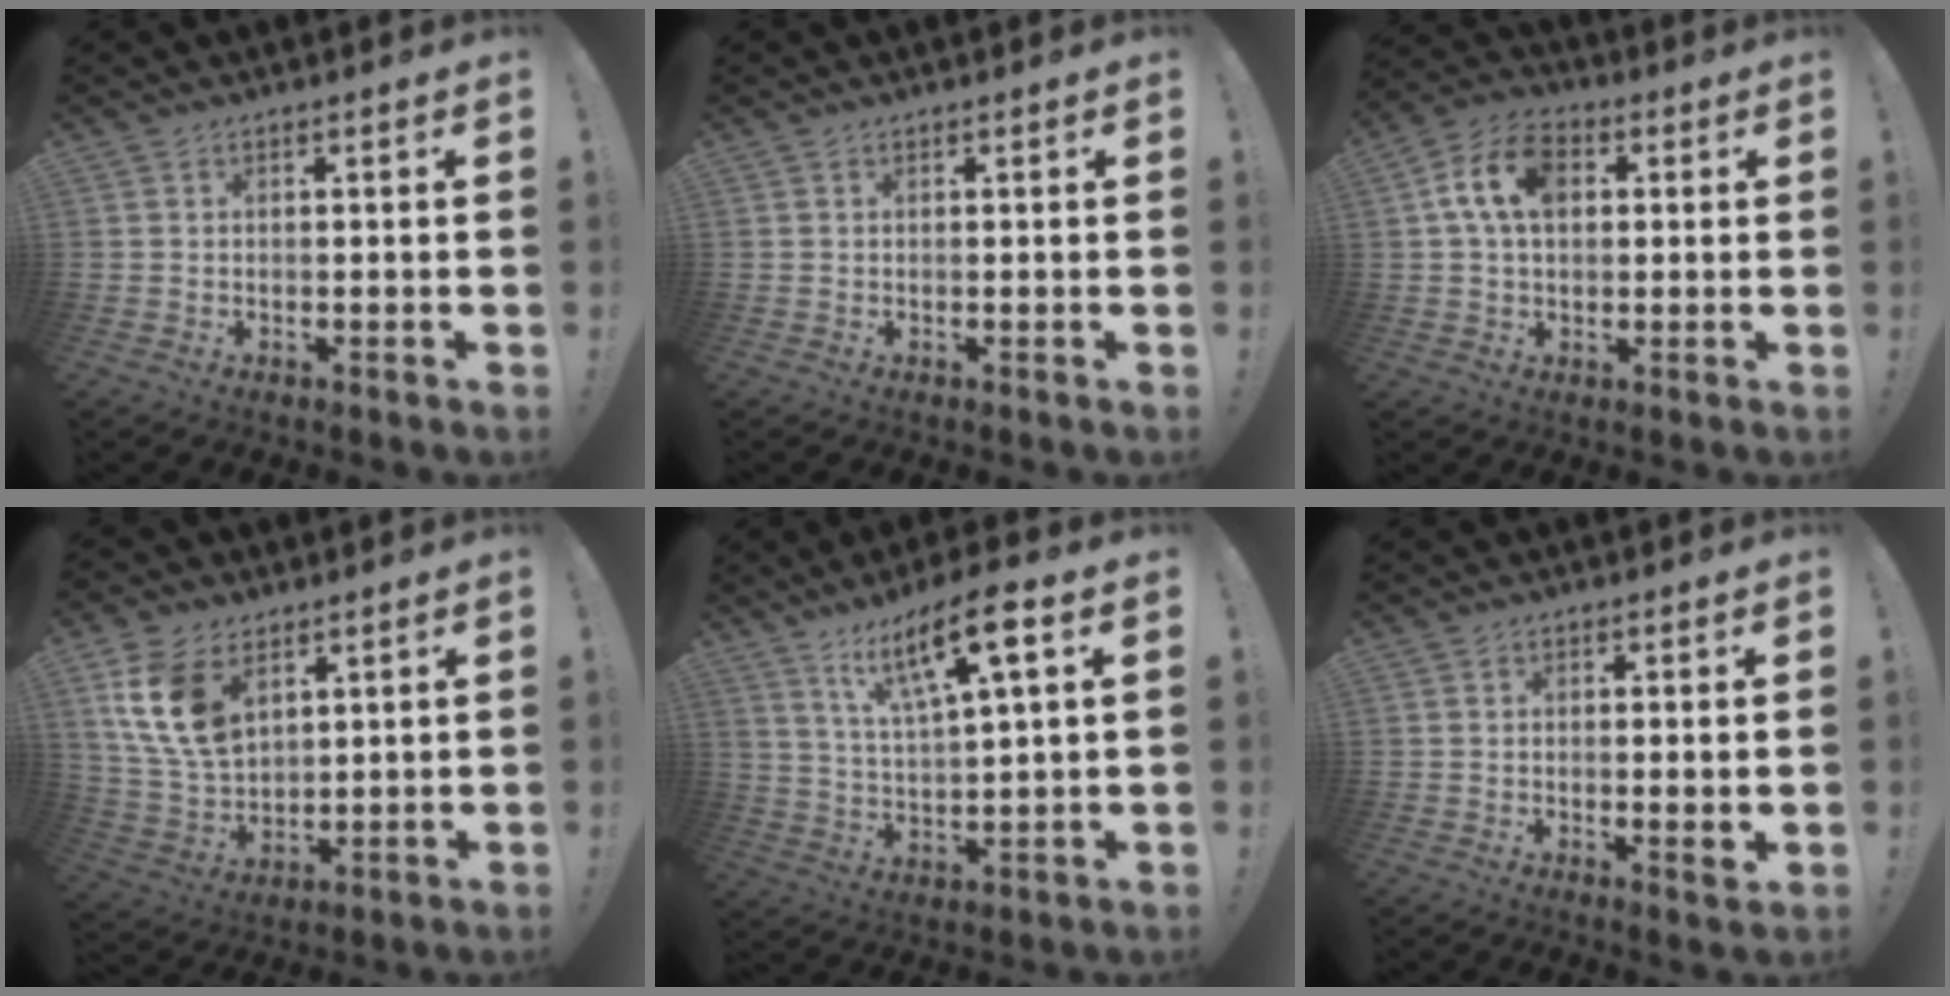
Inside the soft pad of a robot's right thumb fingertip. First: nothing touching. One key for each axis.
{"total": 0.0}
{"total": 11.8, "fx": 2.9, "fy": 8.0, "fz": 8.2, "tx": -0.147, "ty": 0.017, "tz": 0.057}
{"total": 14.9, "fx": 6.8, "fy": 9.6, "fz": 9.1, "tx": -0.192, "ty": -0.022, "tz": 0.134}
{"total": 13.9, "fx": 7.2, "fy": 3.3, "fz": 11.4, "tx": -0.187, "ty": -0.028, "tz": 0.113}
{"total": 2.3, "fx": 0.6, "fy": -0.2, "fz": 2.2, "tx": -0.023, "ty": -0.011, "tz": 0.008}